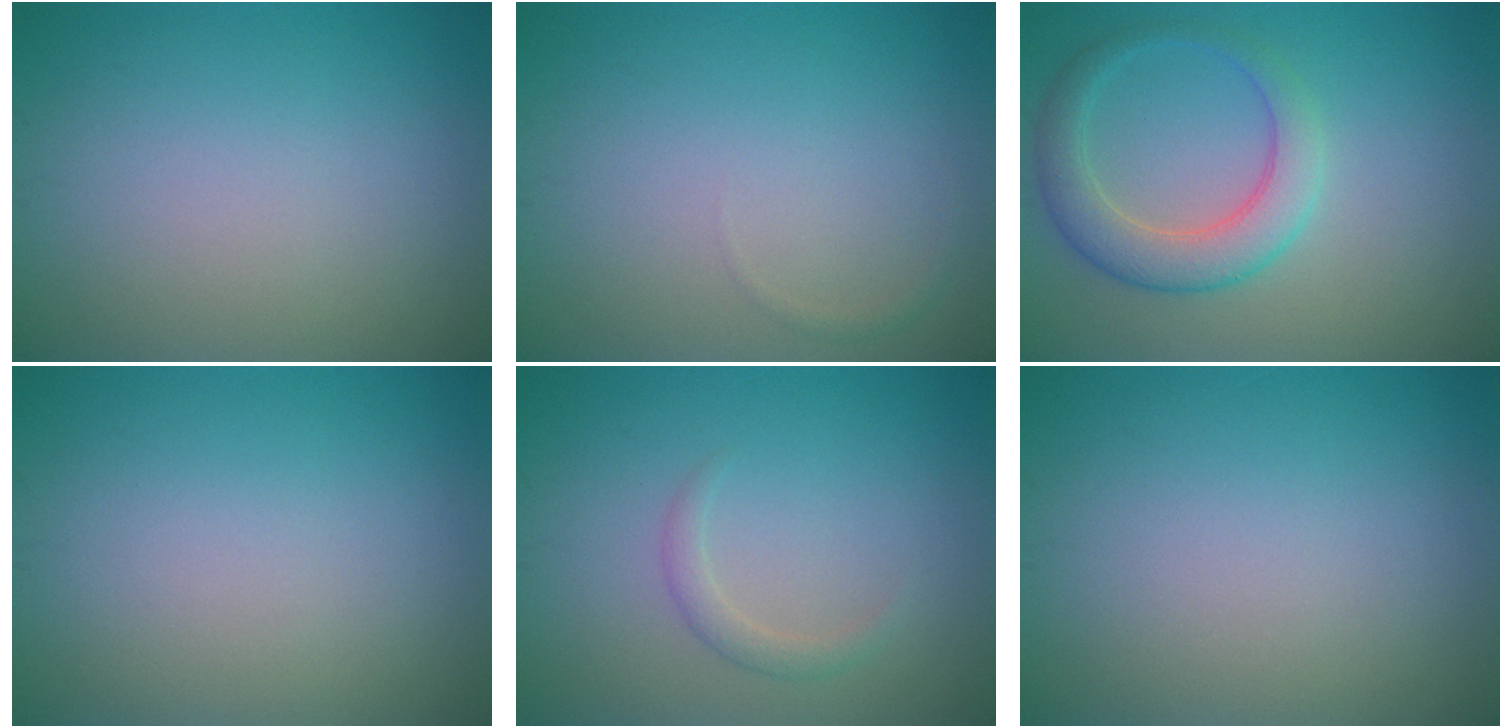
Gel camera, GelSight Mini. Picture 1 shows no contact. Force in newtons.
{"total": 0.5, "press": 0.5, "slide": 0.0}
{"total": 4.3, "press": 4.3, "slide": 0.2}
{"total": 0.0}
{"total": 1.4, "press": 1.4, "slide": 0.1}
{"total": 0.0}